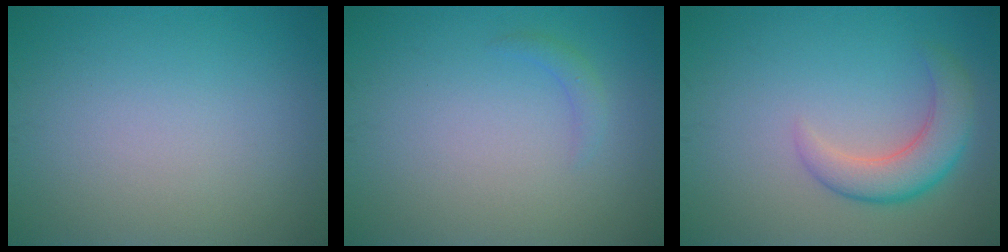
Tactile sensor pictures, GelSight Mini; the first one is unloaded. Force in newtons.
{"total": 1.0, "press": 1.0, "slide": 0.1}
{"total": 4.1, "press": 4.1, "slide": 0.2}